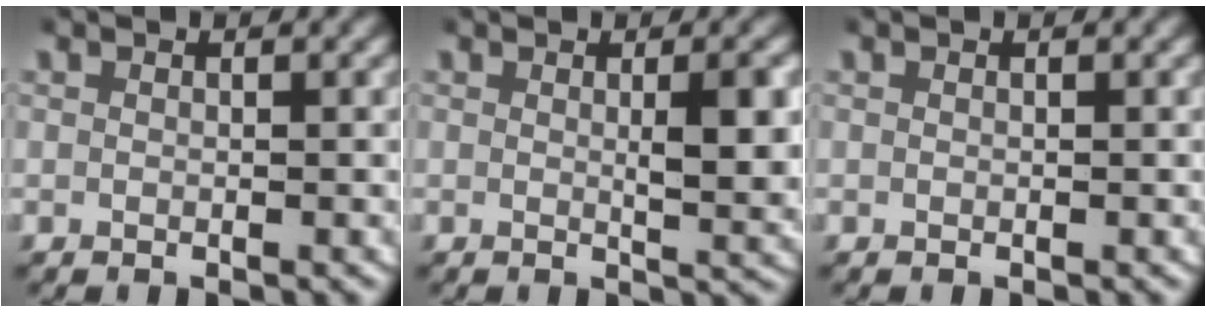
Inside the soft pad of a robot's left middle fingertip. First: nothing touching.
{"total": 3.3, "force": [0.7, 0.6, 3.2], "torque": [-0.041, -0.009, 0.012]}
{"total": 0.0}